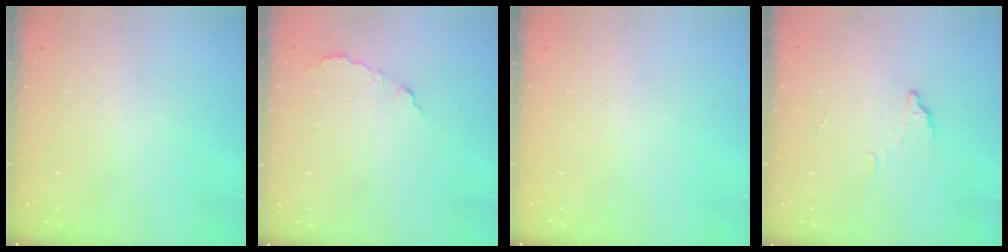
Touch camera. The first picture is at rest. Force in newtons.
{"total": 4.5, "press": 4.5, "slide": 0.4}
{"total": 0.0}
{"total": 2.7, "press": 2.7, "slide": 0.2}